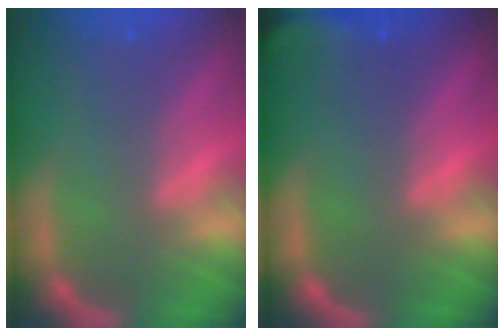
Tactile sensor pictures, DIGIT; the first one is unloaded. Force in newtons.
{"total": 5.4}